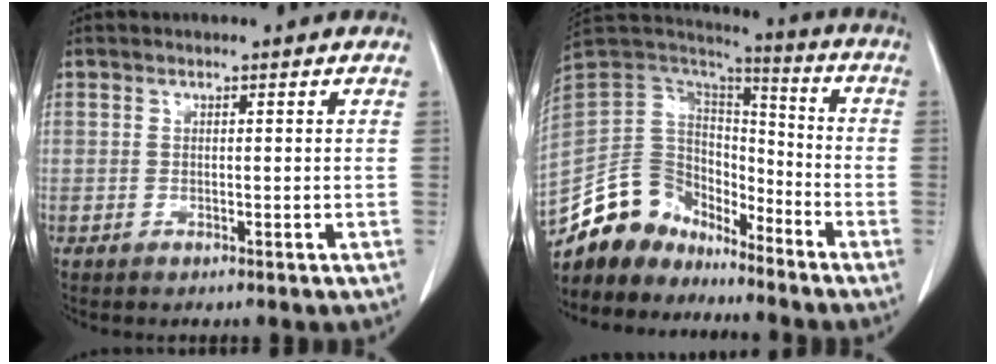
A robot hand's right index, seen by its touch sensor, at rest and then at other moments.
{"total": 13.0, "force": [-10.7, 7.1, 2.3], "torque": [-0.045, 0.072, -0.199]}